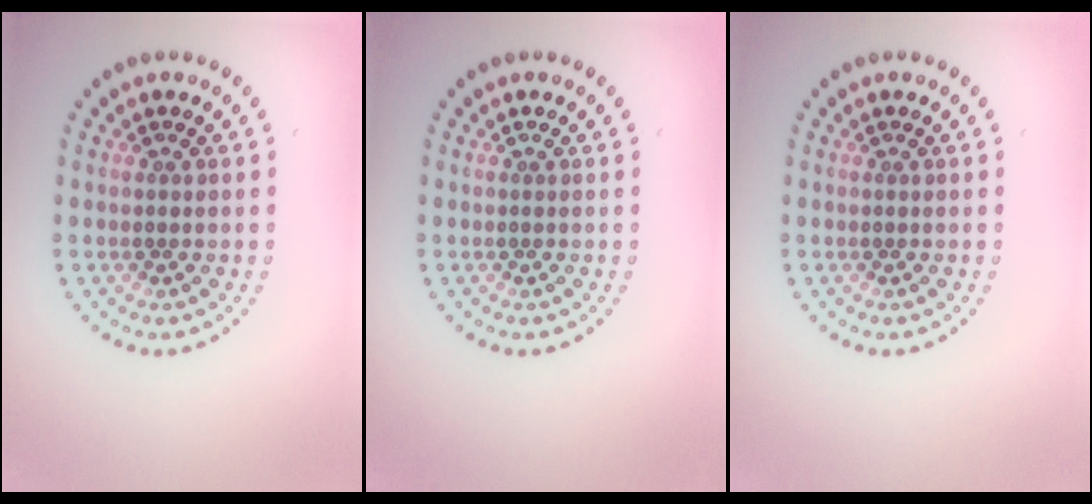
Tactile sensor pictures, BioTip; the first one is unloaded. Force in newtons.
{"total": 0.0}
{"total": 0.0}